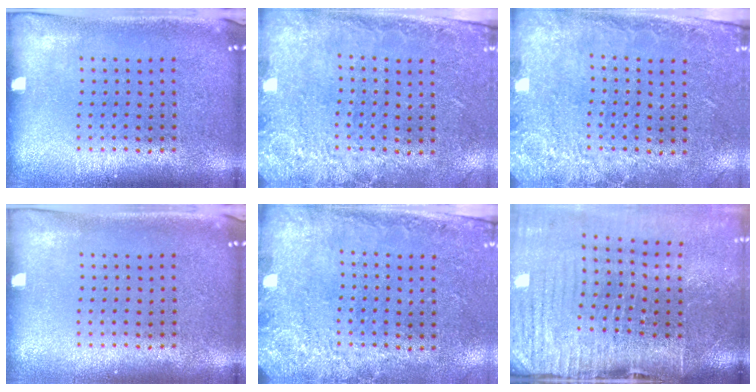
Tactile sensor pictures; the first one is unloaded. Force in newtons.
{"total": 2.8, "press": 2.0, "slide": 1.9}
{"total": 2.8, "press": 2.0, "slide": 1.9}
{"total": 0.0}
{"total": 2.7, "press": 2.0, "slide": 1.9}
{"total": 4.3, "press": 3.7, "slide": 2.2}